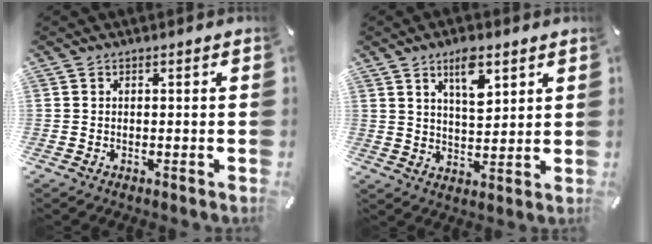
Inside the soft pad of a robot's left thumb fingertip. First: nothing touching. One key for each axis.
{"total": 8.3, "fx": 5.0, "fy": 3.9, "fz": 5.4, "tx": -0.078, "ty": -0.021, "tz": 0.083}